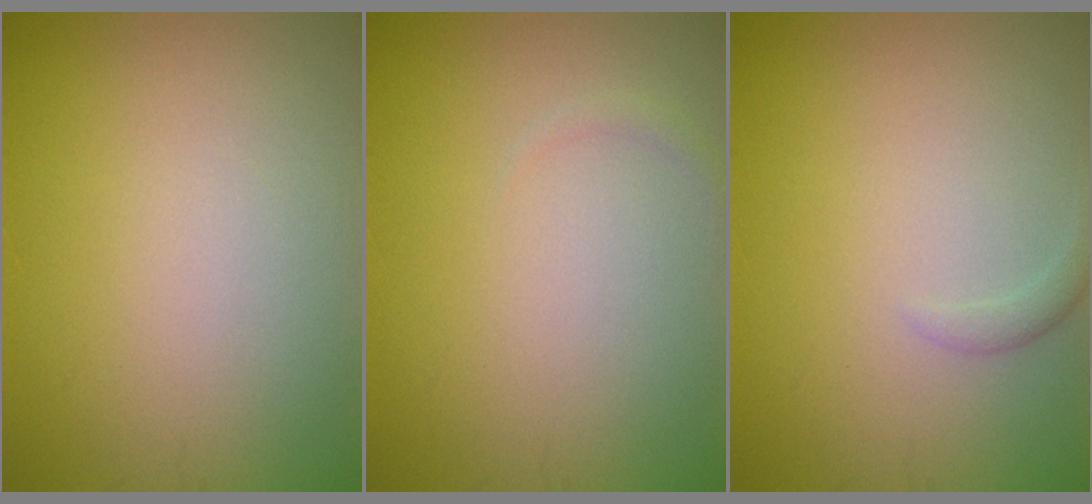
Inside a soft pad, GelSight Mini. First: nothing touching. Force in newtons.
{"total": 0.6, "press": 0.6, "slide": 0.0}
{"total": 0.9, "press": 0.9, "slide": 0.1}